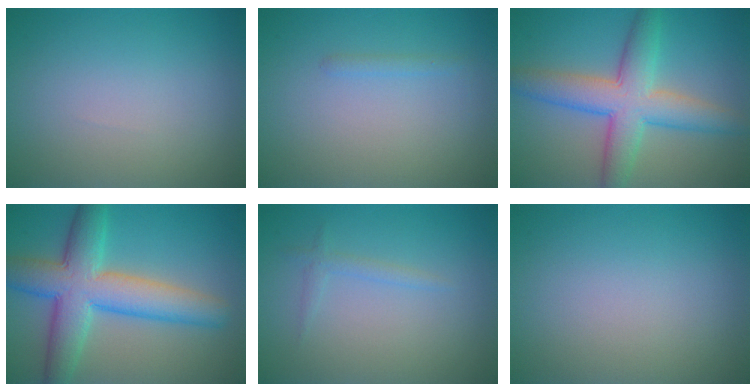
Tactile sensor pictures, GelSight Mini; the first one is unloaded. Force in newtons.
{"total": 0.7, "press": 0.7, "slide": 0.0}
{"total": 6.9, "press": 6.9, "slide": 0.2}
{"total": 8.6, "press": 8.6, "slide": 0.2}
{"total": 1.0, "press": 1.0, "slide": 0.1}
{"total": 0.0}